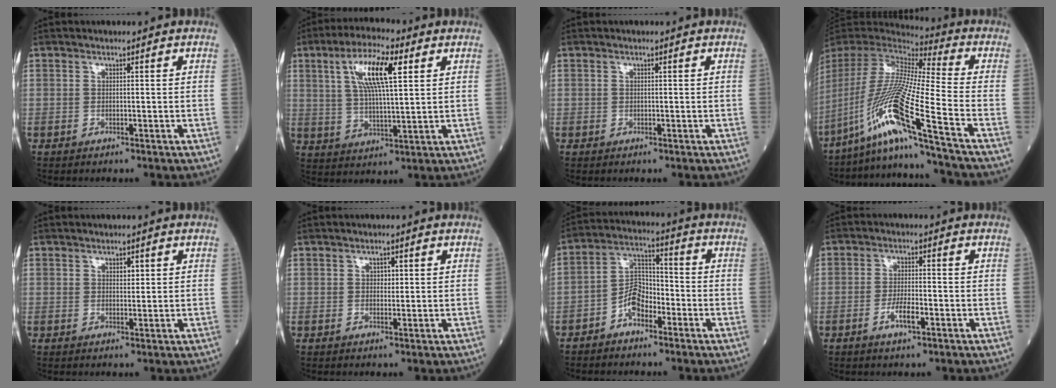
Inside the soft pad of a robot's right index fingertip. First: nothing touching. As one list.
[{"total": 11.2, "force": [4.1, 2.2, 10.2], "torque": [-0.193, 0.013, 0.075]}, {"total": 0.0}, {"total": 20.6, "force": [-11.6, -3.0, 16.7], "torque": [-0.359, -0.038, -0.223]}, {"total": 1.3, "force": [0.6, 0.7, 0.9], "torque": [-0.012, -0.002, 0.010]}, {"total": 1.2, "force": [0.4, 0.8, 0.8], "torque": [-0.009, -0.001, 0.005]}, {"total": 6.1, "force": [-3.4, 3.3, 3.9], "torque": [-0.075, 0.018, -0.070]}, {"total": 3.7, "force": [-1.7, 0.8, 3.2], "torque": [-0.063, 0.000, -0.031]}]